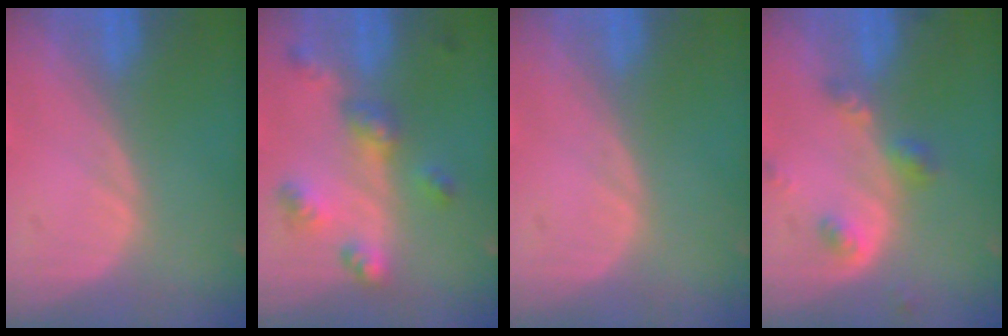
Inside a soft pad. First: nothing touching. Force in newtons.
{"total": 6.9, "press": 6.0, "slide": 3.3}
{"total": 0.0}
{"total": 4.7, "press": 4.2, "slide": 2.1}